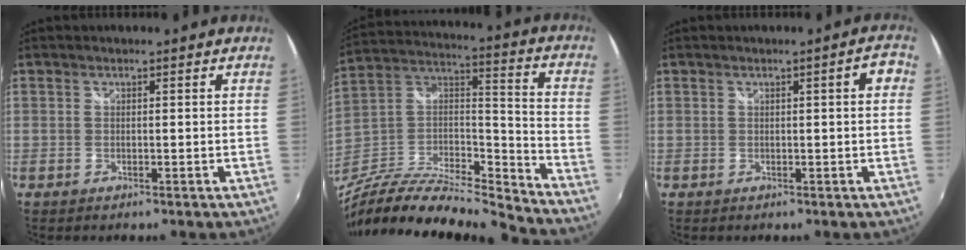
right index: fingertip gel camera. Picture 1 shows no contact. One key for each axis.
{"total": 21.7, "fx": -19.1, "fy": 2.7, "fz": 9.9, "tx": -0.189, "ty": -0.001, "tz": -0.348}
{"total": 3.1, "fx": 0.7, "fy": 0.3, "fz": 3.0, "tx": -0.039, "ty": 0.009, "tz": 0.011}